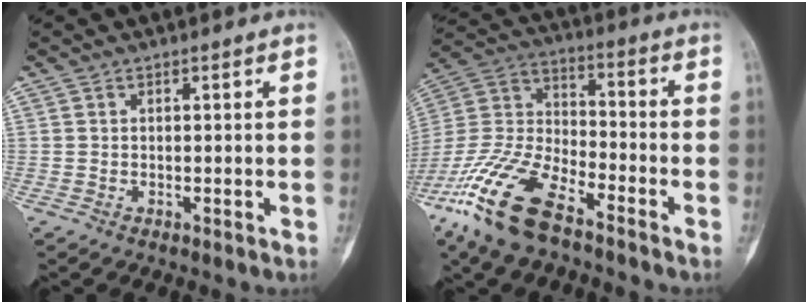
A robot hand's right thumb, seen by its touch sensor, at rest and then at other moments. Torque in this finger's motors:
{"motor_torque": [0.31, 0.42, 1.43, -1.34, 0.13]}